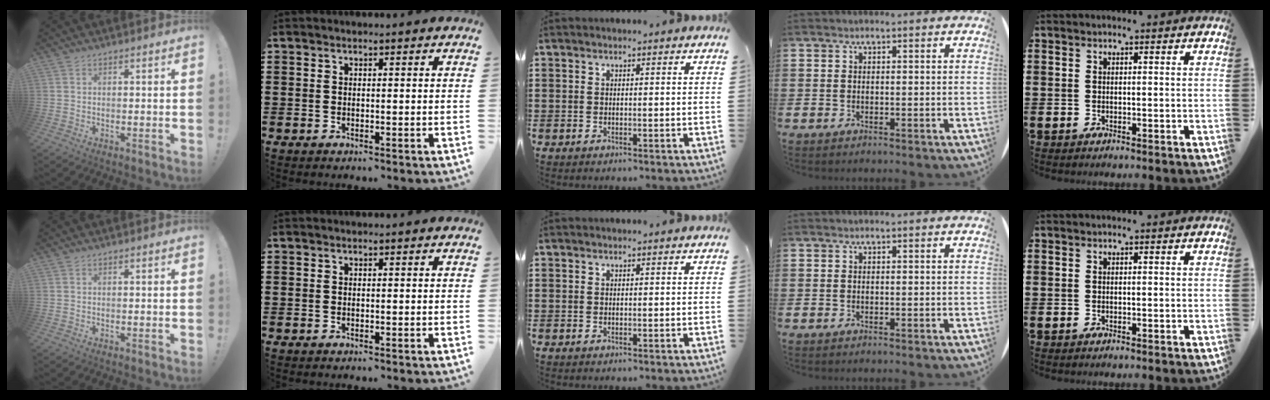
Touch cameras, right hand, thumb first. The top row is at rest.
{}